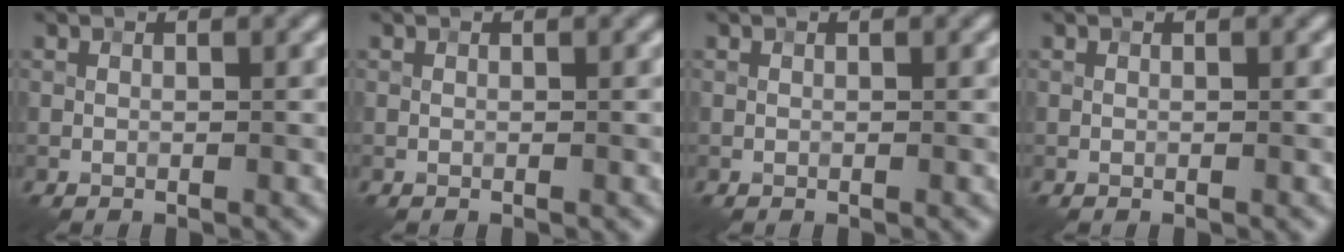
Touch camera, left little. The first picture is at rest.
{"total": 0.0}
{"total": 0.0}
{"total": 0.0}